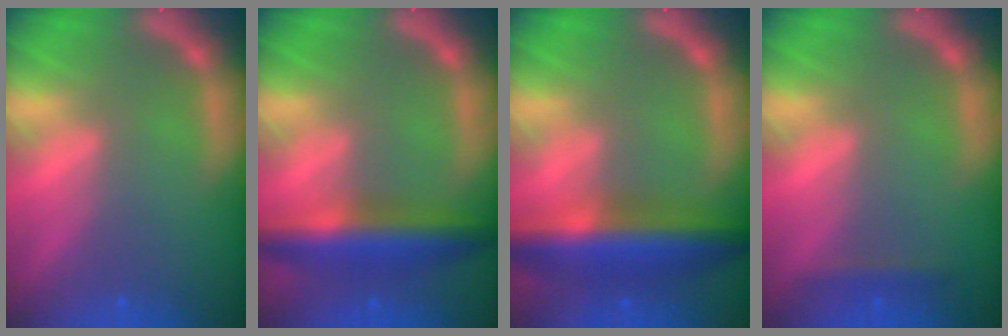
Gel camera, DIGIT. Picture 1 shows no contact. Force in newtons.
{"total": 6.5}
{"total": 8.0}
{"total": 1.4}